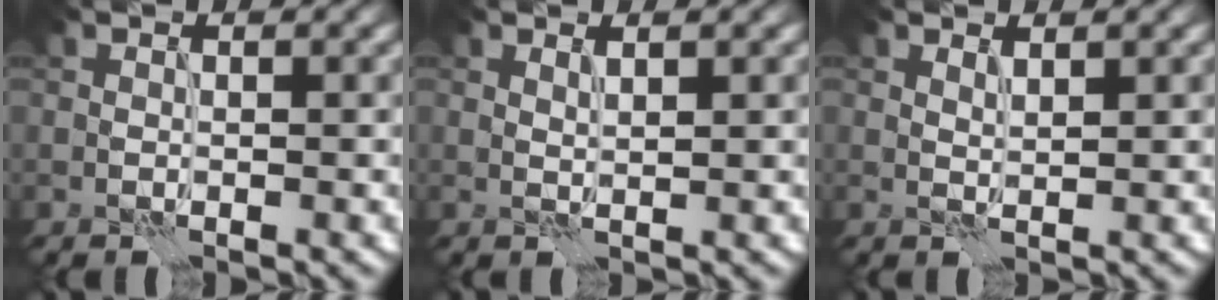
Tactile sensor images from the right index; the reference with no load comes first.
{"total": 1.0, "force": [0.5, 0.3, 0.8], "torque": [-0.011, -0.001, 0.008]}
{"total": 0.8, "force": [0.7, 0.2, 0.4], "torque": [-0.009, -0.002, 0.012]}